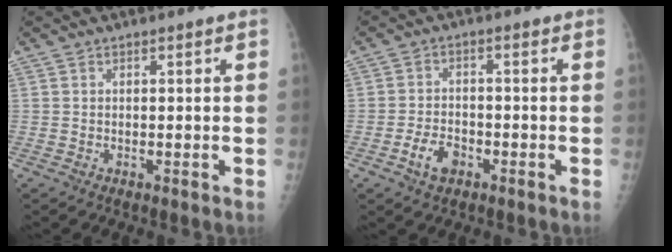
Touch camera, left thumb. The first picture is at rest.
{"total": 4.8, "force": [-2.4, 3.1, 2.9], "torque": [-0.044, 0.016, -0.042]}